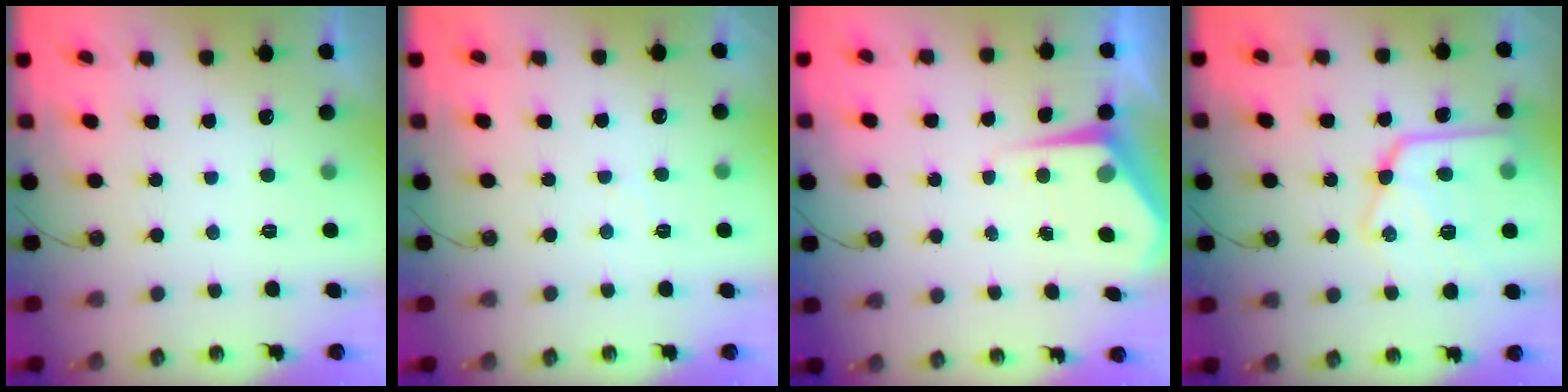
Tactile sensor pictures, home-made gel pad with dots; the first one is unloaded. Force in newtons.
{"total": 3.5, "press": 3.5, "slide": 0.5}
{"total": 4.9, "press": 4.9, "slide": 0.3}
{"total": 18.5, "press": 18.4, "slide": 1.5}